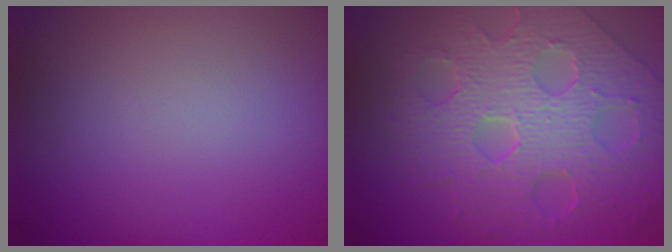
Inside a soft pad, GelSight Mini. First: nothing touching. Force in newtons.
{"total": 8.7, "press": 6.2, "slide": 6.2}